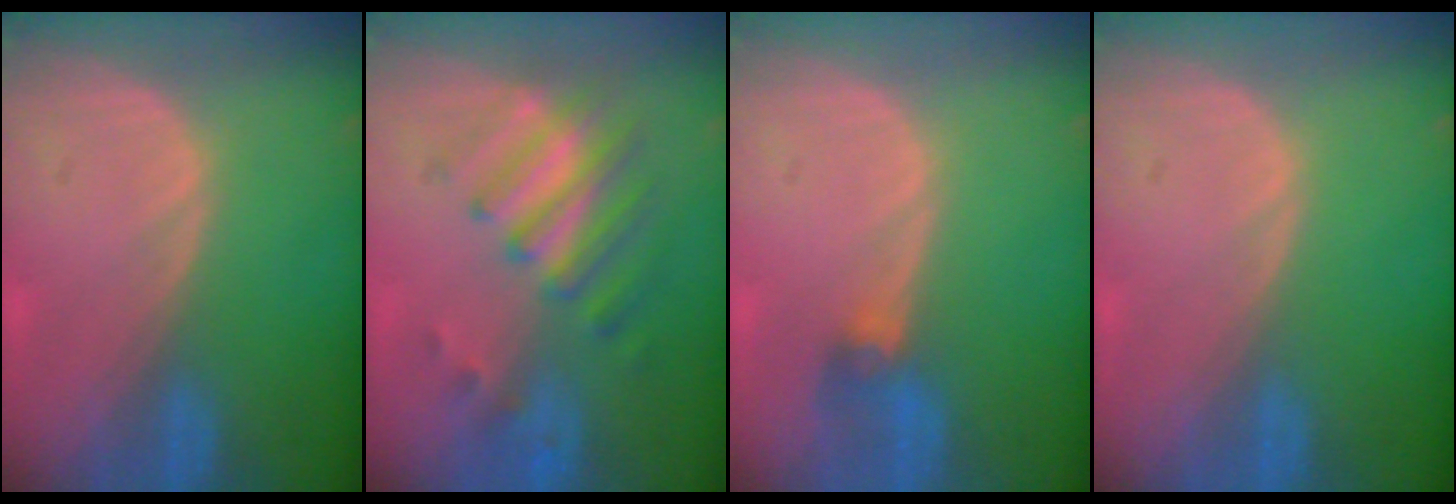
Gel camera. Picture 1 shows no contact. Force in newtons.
{"total": 7.7, "press": 6.8, "slide": 3.5}
{"total": 2.8, "press": 2.6, "slide": 1.0}
{"total": 0.0}